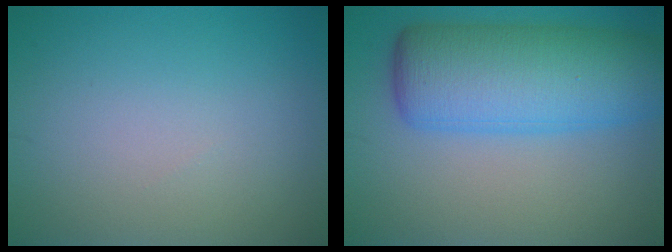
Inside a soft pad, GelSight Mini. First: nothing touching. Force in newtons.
{"total": 10.1, "press": 10.0, "slide": 0.2}